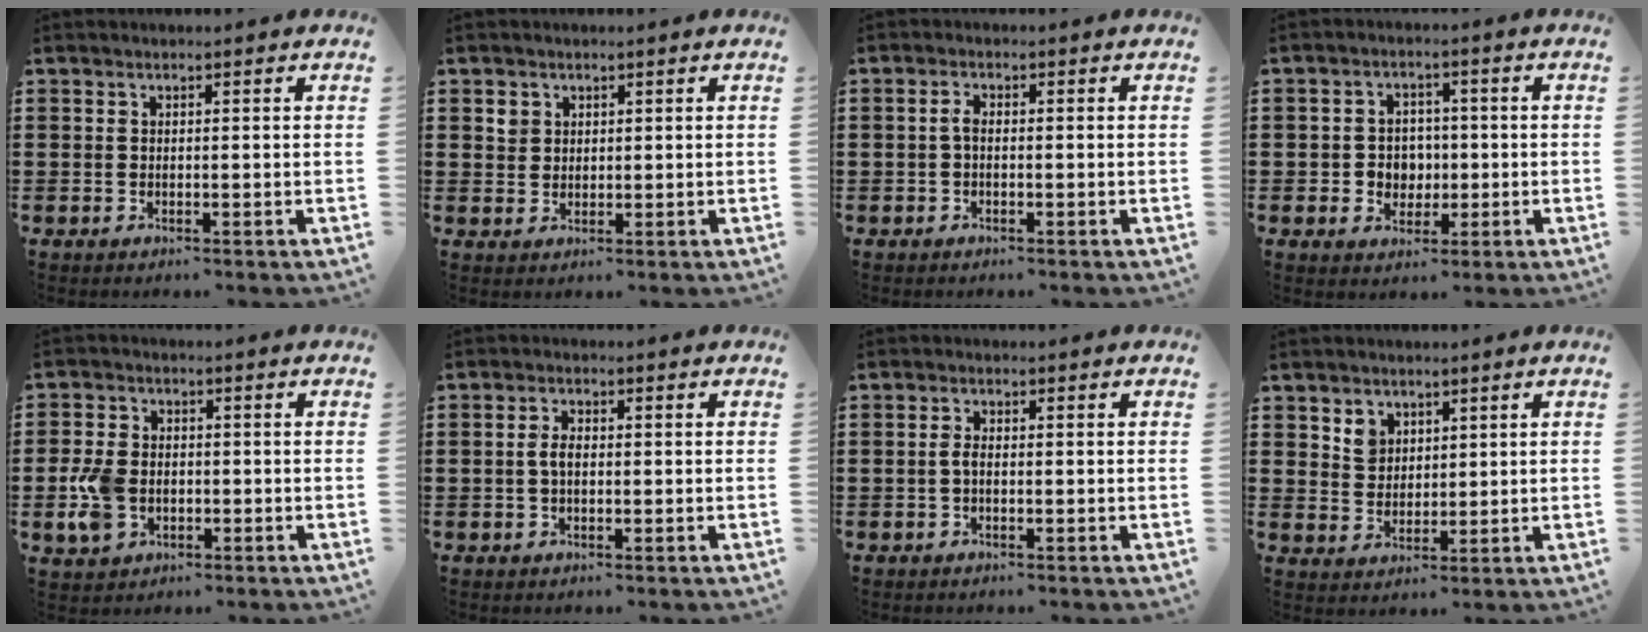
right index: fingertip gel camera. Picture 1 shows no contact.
{"total": 2.0, "force": [1.0, 1.7, 0.4], "torque": [-0.013, 0.008, 0.019]}
{"total": 1.8, "force": [-0.4, 0.7, 1.6], "torque": [-0.038, -0.001, -0.011]}
{"total": 3.9, "force": [-0.5, 3.7, 1.1], "torque": [-0.027, 0.007, -0.013]}
{"total": 6.1, "force": [-1.3, 4.2, 4.2], "torque": [-0.112, -0.002, -0.028]}
{"total": 2.5, "force": [-0.2, 1.2, 2.1], "torque": [-0.049, 0.001, -0.007]}
{"total": 1.6, "force": [-0.5, 0.6, 1.4], "torque": [-0.043, -0.006, -0.014]}
{"total": 3.6, "force": [2.2, 2.7, 0.6], "torque": [-0.016, 0.007, 0.041]}